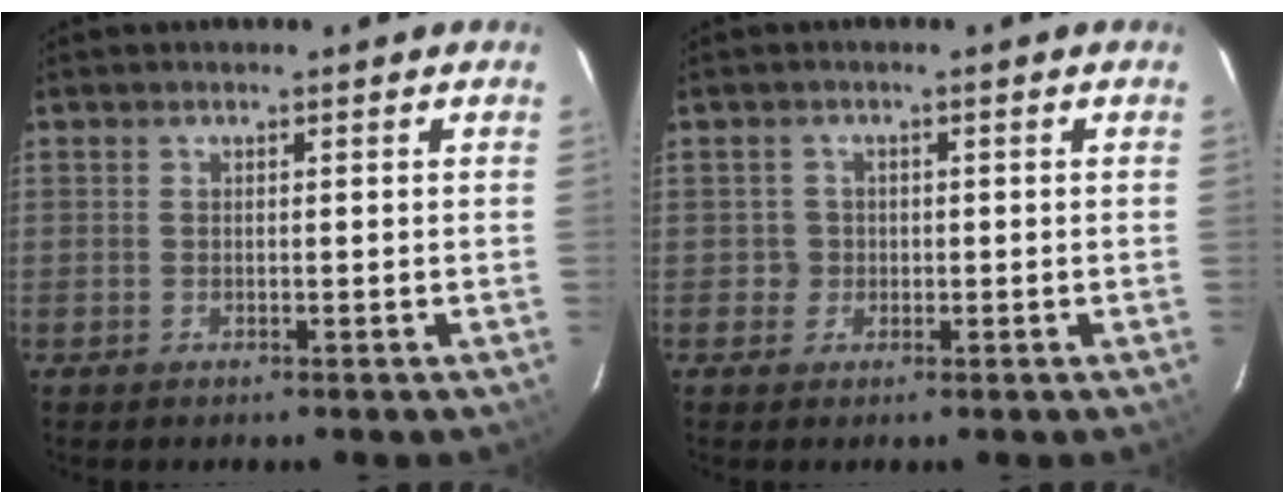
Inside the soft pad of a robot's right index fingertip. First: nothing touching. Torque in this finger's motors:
{"motor_torque": [-0.08, 0.15, 0.02, 0.00]}